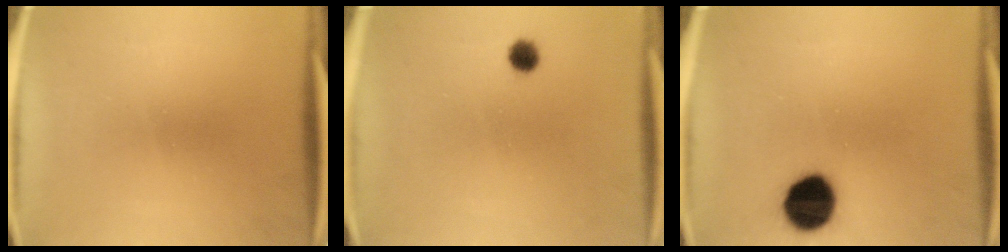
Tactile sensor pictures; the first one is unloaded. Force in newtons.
{"total": 2.4}
{"total": 11.5}